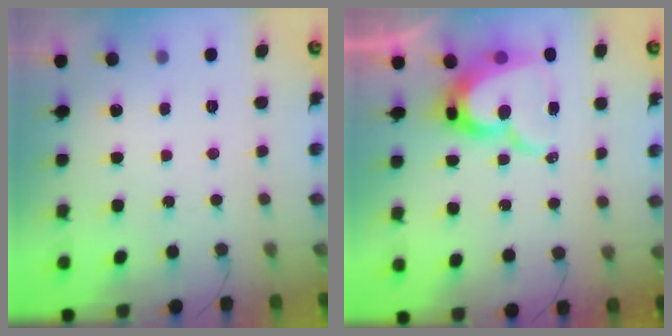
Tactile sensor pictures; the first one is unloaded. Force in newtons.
{"total": 15.3, "press": 15.2, "slide": 1.7}